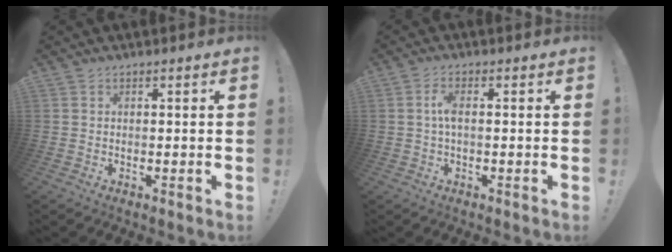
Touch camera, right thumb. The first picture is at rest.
{"total": 4.0, "force": [0.0, 1.4, 3.7], "torque": [-0.076, 0.006, -0.003]}